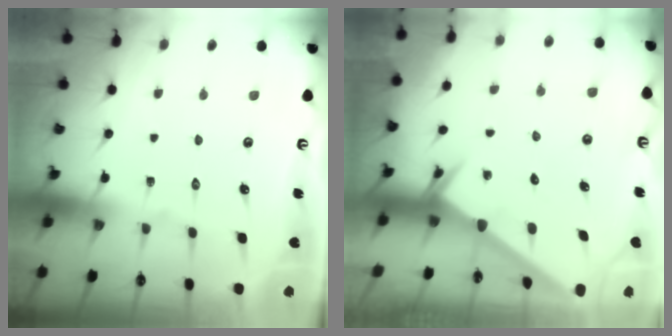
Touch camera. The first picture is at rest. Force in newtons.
{"total": 2.5, "press": 2.5, "slide": 0.1}